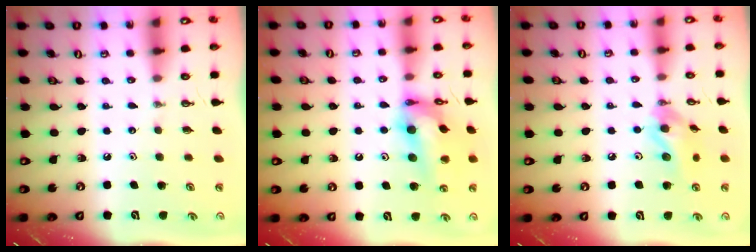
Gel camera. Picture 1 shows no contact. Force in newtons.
{"total": 18.0, "press": 17.2, "slide": 5.4}
{"total": 11.9, "press": 11.9, "slide": 1.4}